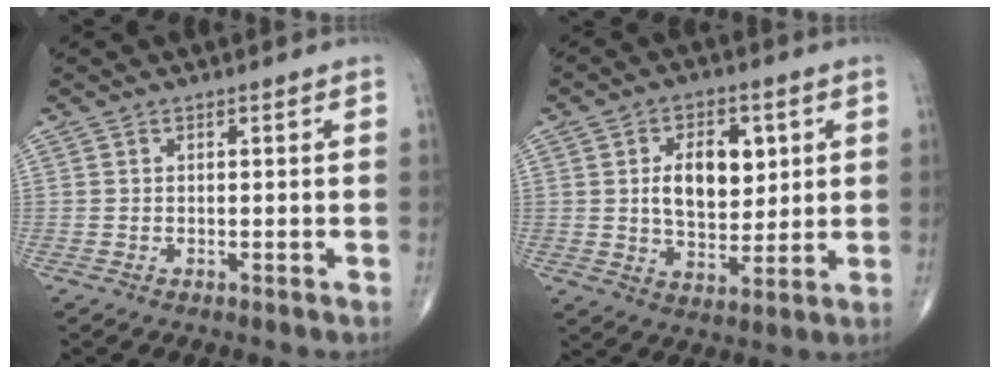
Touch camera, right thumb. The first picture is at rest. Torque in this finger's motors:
{"motor_torque": [1.06, 1.36, 0.81, 0.02, 0.06]}